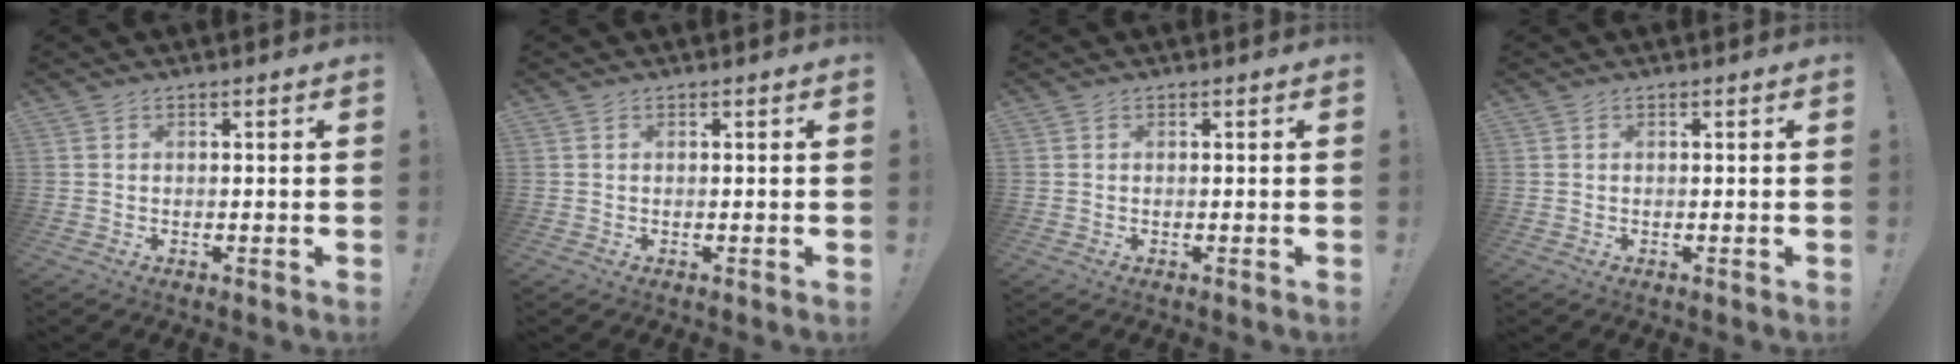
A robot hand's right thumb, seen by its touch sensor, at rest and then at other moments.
{"total": 0.0}
{"total": 0.0}
{"total": 0.0}